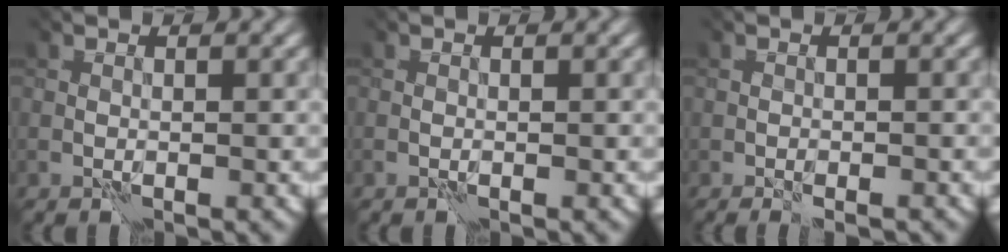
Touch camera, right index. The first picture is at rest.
{"total": 0.0}
{"total": 1.3, "force": [-0.8, 0.6, 0.8], "torque": [-0.006, 0.000, -0.005]}